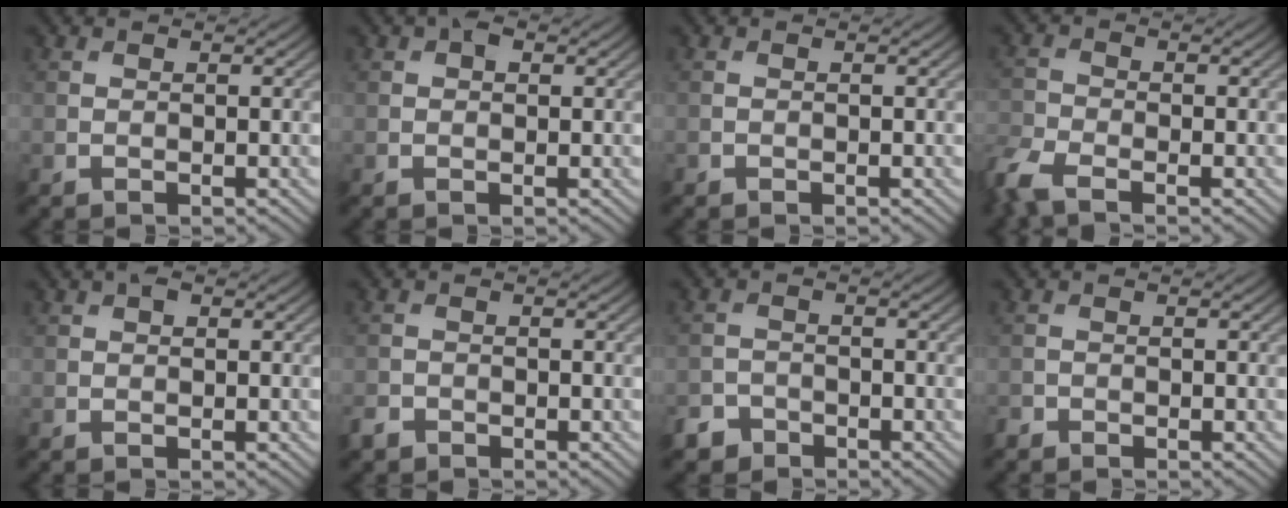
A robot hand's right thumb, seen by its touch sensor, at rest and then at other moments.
{"total": 1.4, "force": [0.6, 0.9, 1.0], "torque": [-0.014, 0.003, 0.006]}
{"total": 0.0}
{"total": 4.6, "force": [-3.3, 1.8, 2.6], "torque": [-0.068, -0.012, -0.085]}
{"total": 0.9, "force": [0.4, 0.5, 0.6], "torque": [-0.008, 0.000, 0.004]}
{"total": 1.7, "force": [-1.3, 0.9, 0.4], "torque": [-0.009, -0.003, -0.032]}
{"total": 2.6, "force": [-2.1, 1.5, 0.4], "torque": [-0.005, 0.000, -0.046]}
{"total": 0.9, "force": [-0.8, 0.4, 0.1], "torque": [-0.002, -0.002, -0.018]}